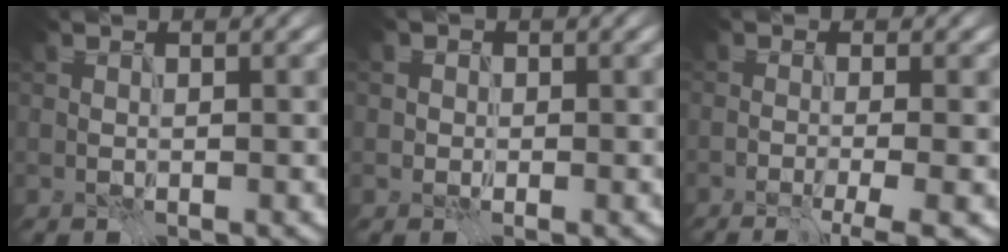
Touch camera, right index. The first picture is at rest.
{"total": 0.9, "force": [0.2, 0.9, -0.1], "torque": [0.006, 0.000, 0.005]}
{"total": 3.1, "force": [-1.2, 0.5, 2.8], "torque": [-0.030, -0.001, -0.020]}